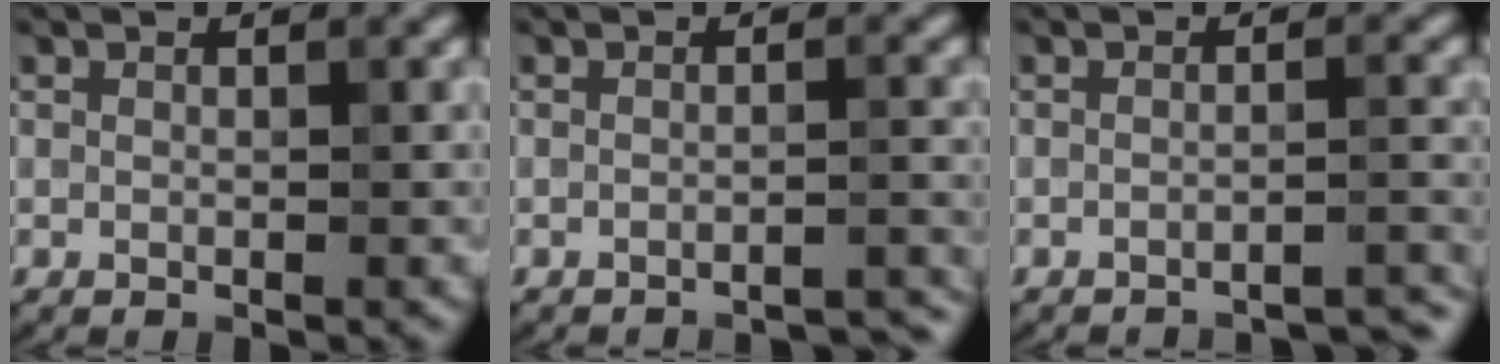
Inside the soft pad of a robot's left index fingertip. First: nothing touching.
{"total": 3.4, "force": [-3.1, 0.4, 1.3], "torque": [-0.006, 0.011, -0.042]}
{"total": 4.0, "force": [-3.7, 0.5, 1.4], "torque": [-0.007, 0.017, -0.050]}